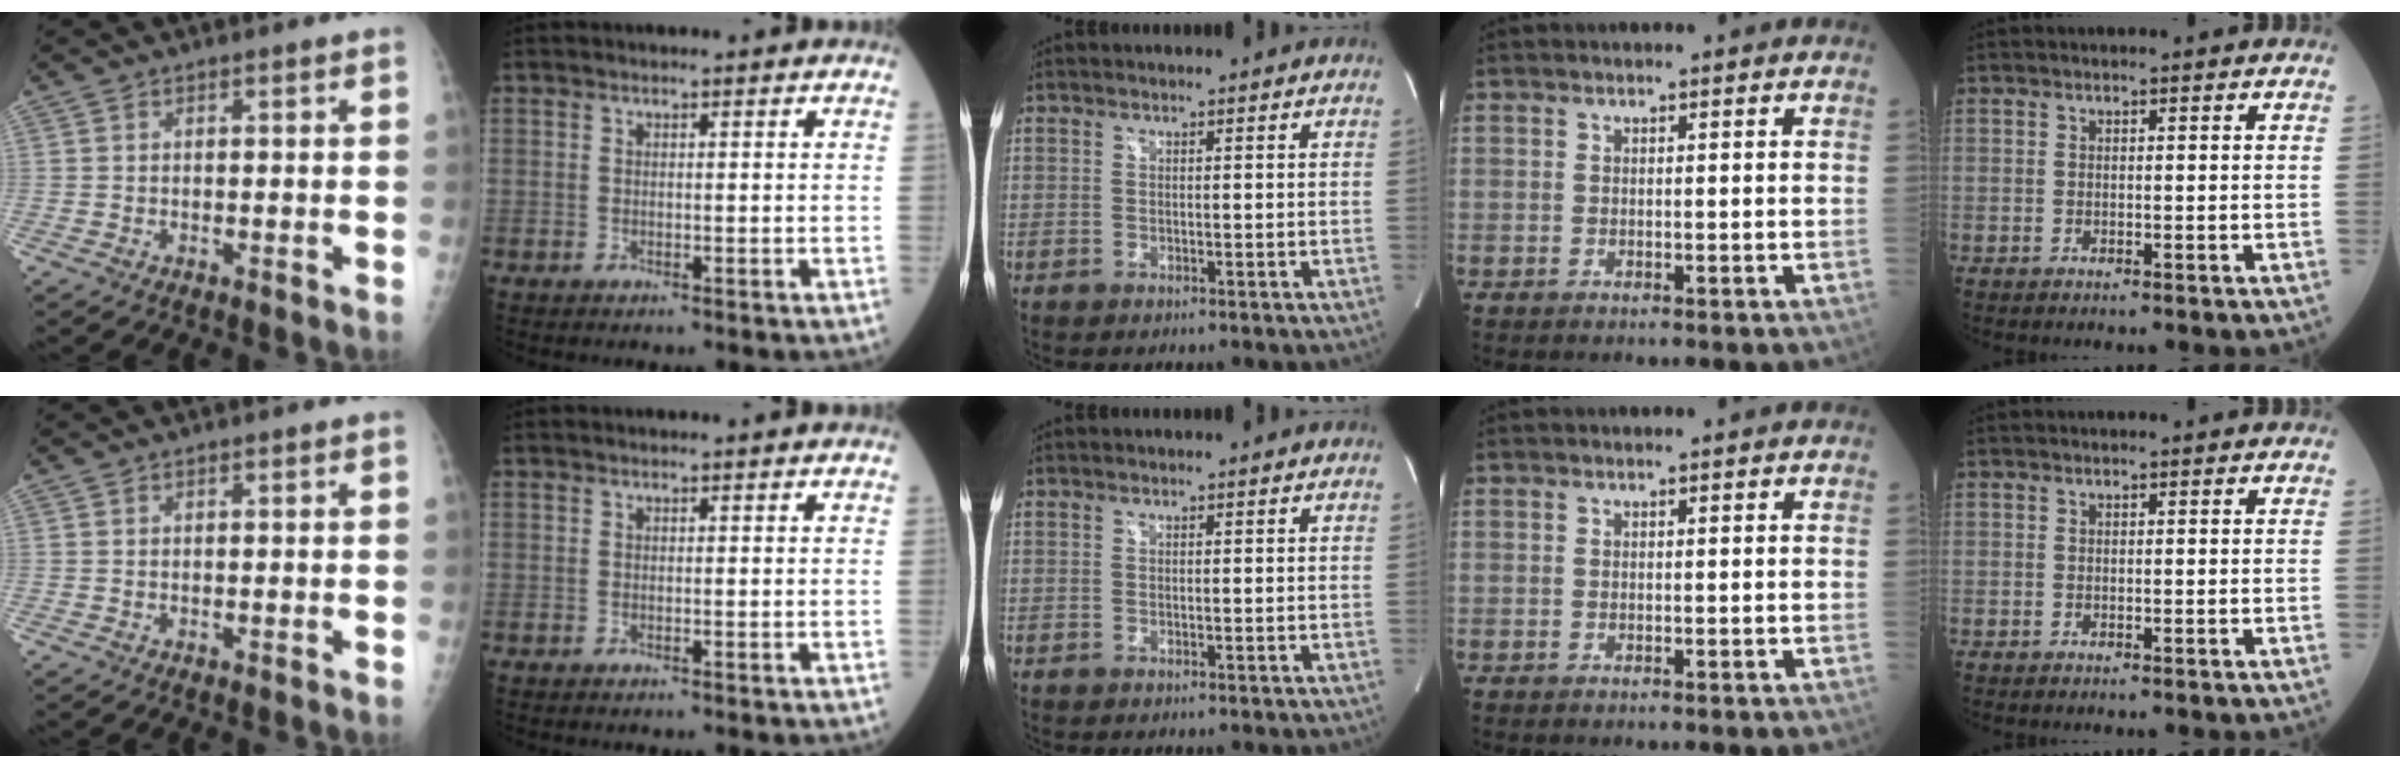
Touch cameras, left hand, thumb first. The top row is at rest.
{}